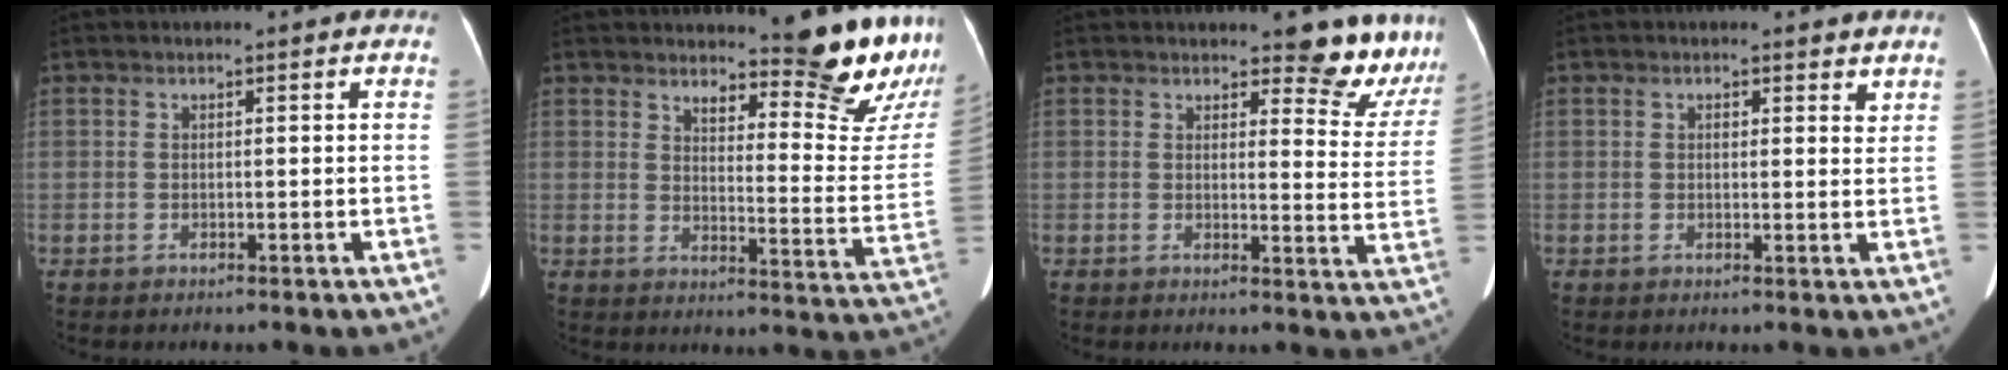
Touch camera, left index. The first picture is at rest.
{"total": 15.3, "force": [13.7, 1.5, 6.5], "torque": [-0.075, -0.092, 0.157]}
{"total": 8.8, "force": [8.0, 2.6, 2.6], "torque": [0.001, -0.031, 0.067]}
{"total": 2.7, "force": [1.7, 1.3, 1.6], "torque": [-0.018, 0.007, 0.022]}